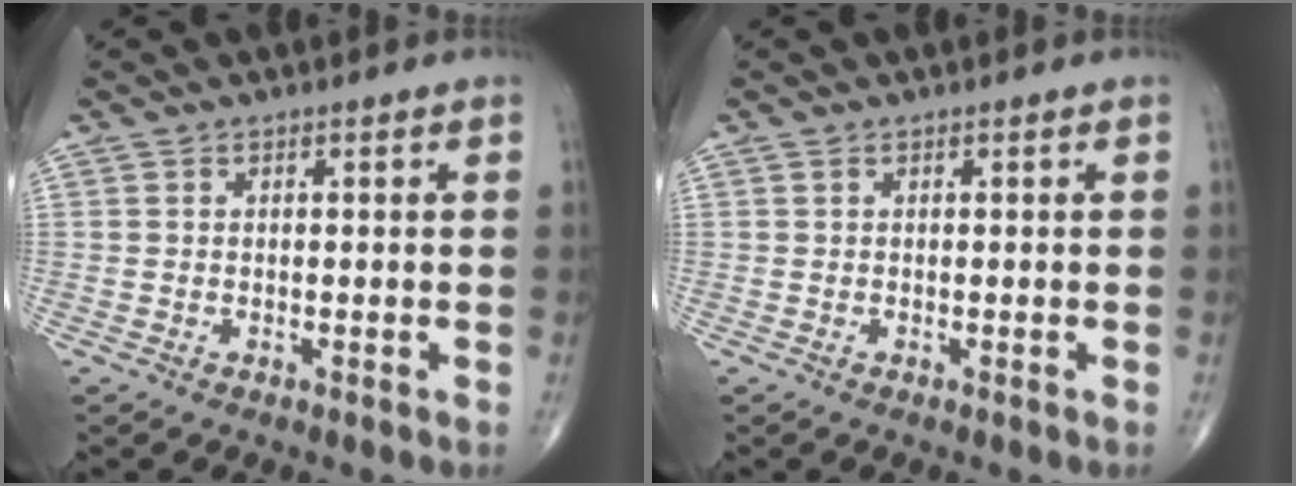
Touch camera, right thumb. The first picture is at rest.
{"total": 0.0}